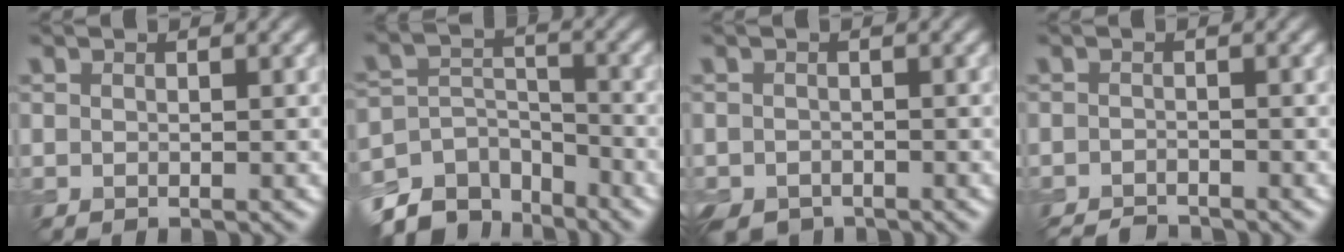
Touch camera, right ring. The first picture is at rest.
{"total": 6.9, "force": [-5.2, 3.9, 2.5], "torque": [-0.036, -0.010, -0.098]}
{"total": 2.7, "force": [-2.1, 1.5, 0.8], "torque": [-0.011, -0.010, -0.039]}
{"total": 2.3, "force": [-2.2, 0.5, 0.5], "torque": [-0.005, -0.004, -0.043]}